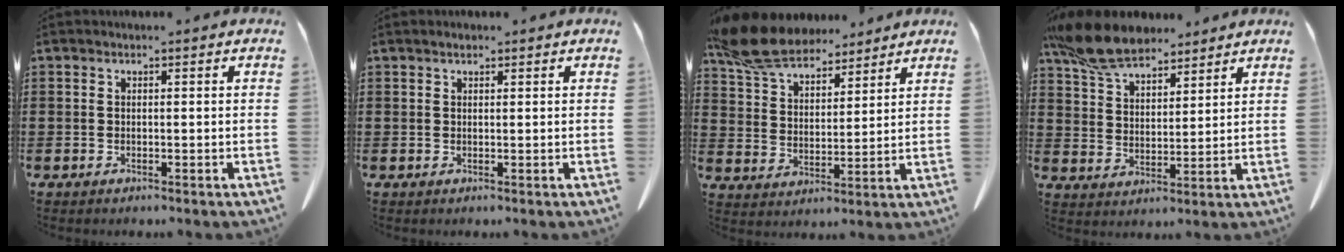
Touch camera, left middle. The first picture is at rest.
{"total": 0.8, "force": [0.6, 0.3, 0.4], "torque": [-0.010, 0.000, 0.013]}
{"total": 10.2, "force": [9.1, 2.9, 3.5], "torque": [-0.107, -0.034, 0.174]}
{"total": 10.5, "force": [9.0, 3.3, 4.3], "torque": [-0.117, -0.022, 0.172]}